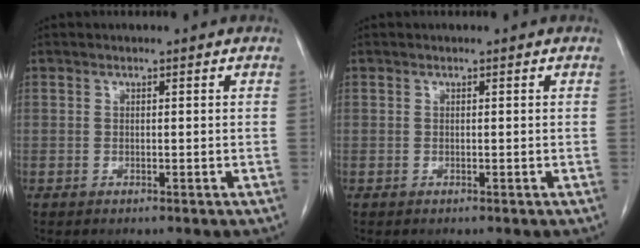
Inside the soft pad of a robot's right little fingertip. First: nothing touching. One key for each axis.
{"total": 0.0}